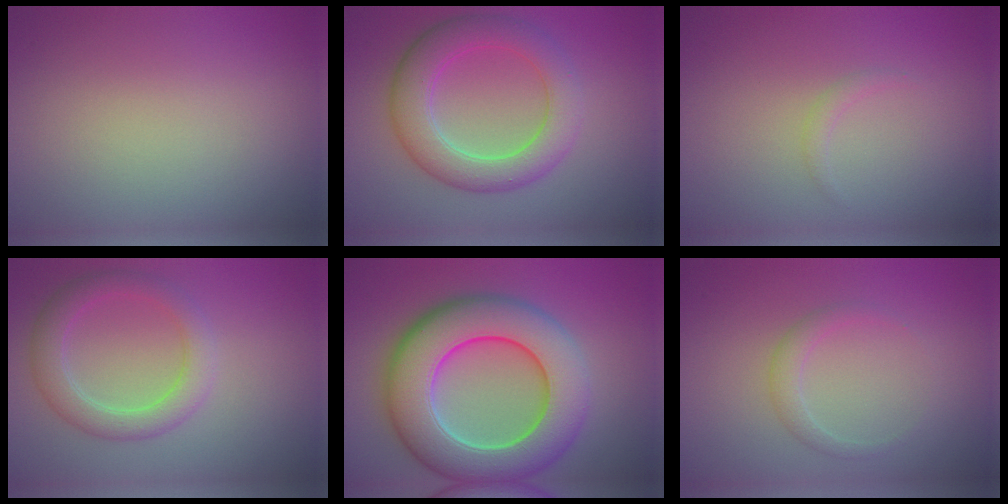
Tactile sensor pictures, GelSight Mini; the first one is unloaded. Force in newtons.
{"total": 5.9, "press": 5.9, "slide": 0.0}
{"total": 0.7, "press": 0.7, "slide": 0.1}
{"total": 3.6, "press": 3.6, "slide": 0.1}
{"total": 11.7, "press": 11.7, "slide": 0.9}
{"total": 1.4, "press": 1.4, "slide": 0.1}